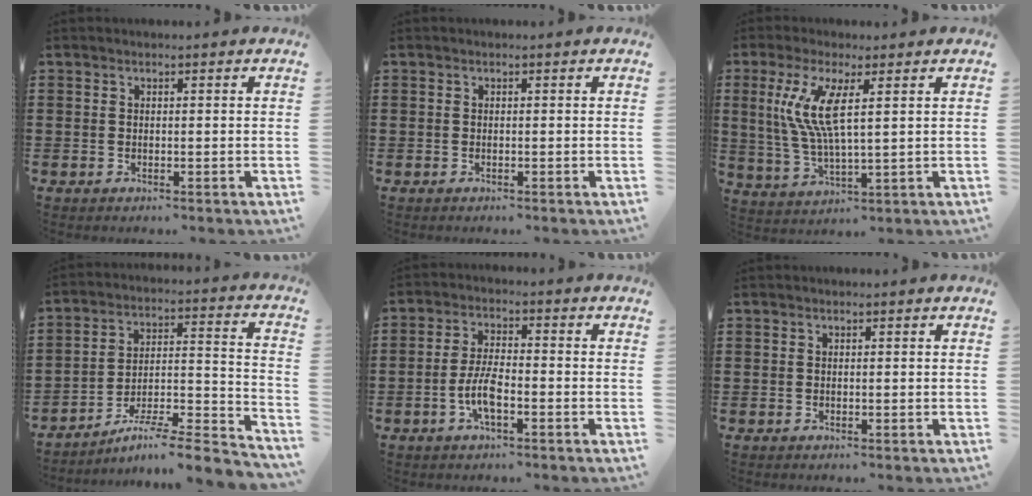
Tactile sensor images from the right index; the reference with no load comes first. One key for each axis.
{"total": 0.0}
{"total": 8.5, "fx": 2.3, "fy": 1.8, "fz": 7.9, "tx": -0.180, "ty": -0.007, "tz": 0.032}
{"total": 6.4, "fx": -5.3, "fy": 0.4, "fz": 3.5, "tx": -0.055, "ty": -0.008, "tz": -0.107}
{"total": 5.8, "fx": -2.0, "fy": 1.7, "fz": 5.1, "tx": -0.123, "ty": -0.007, "tz": -0.045}
{"total": 0.0}